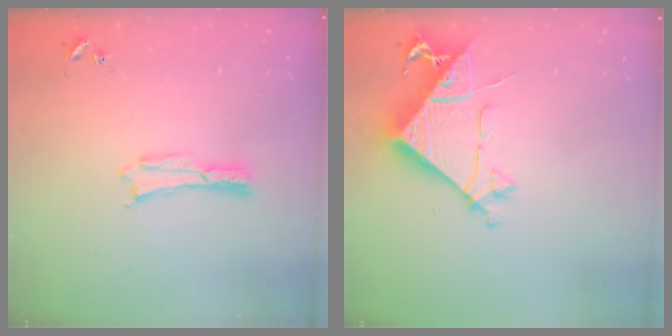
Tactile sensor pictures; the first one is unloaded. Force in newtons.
{"total": 8.2, "press": 8.1, "slide": 1.2}